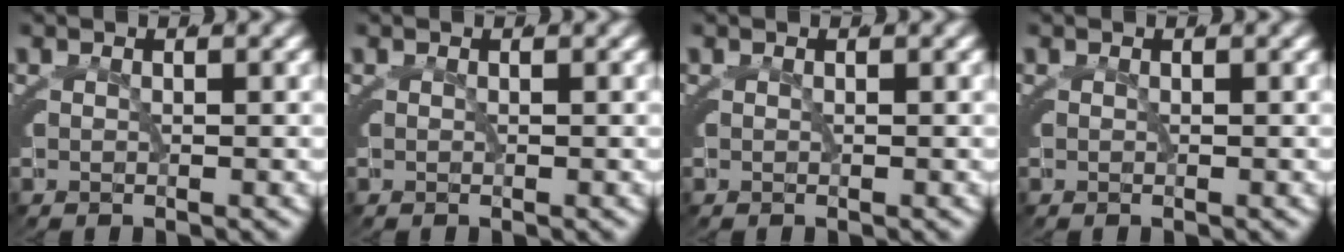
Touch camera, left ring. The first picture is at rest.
{"total": 0.0}
{"total": 0.0}
{"total": 0.0}